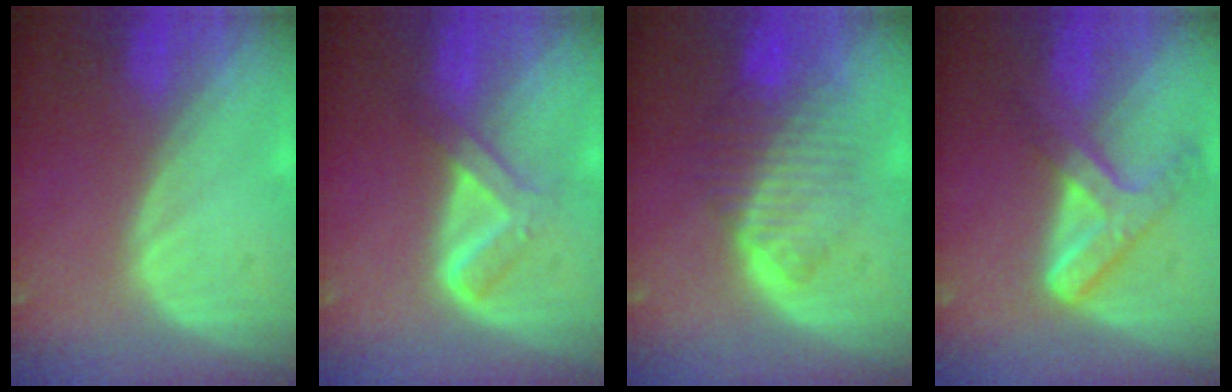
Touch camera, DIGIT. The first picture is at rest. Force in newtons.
{"total": 4.4, "press": 4.4, "slide": 0.4}
{"total": 6.9, "press": 6.9, "slide": 0.8}
{"total": 7.4, "press": 6.2, "slide": 4.1}